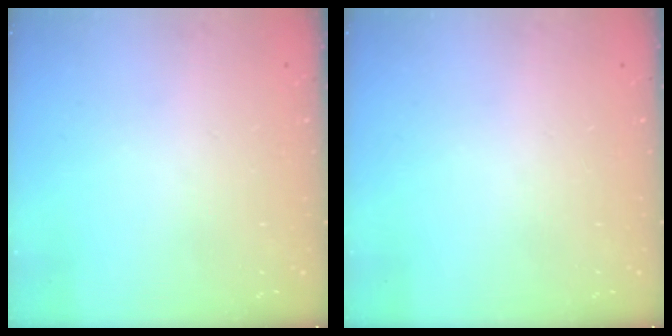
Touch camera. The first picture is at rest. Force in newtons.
{"total": 0.0}